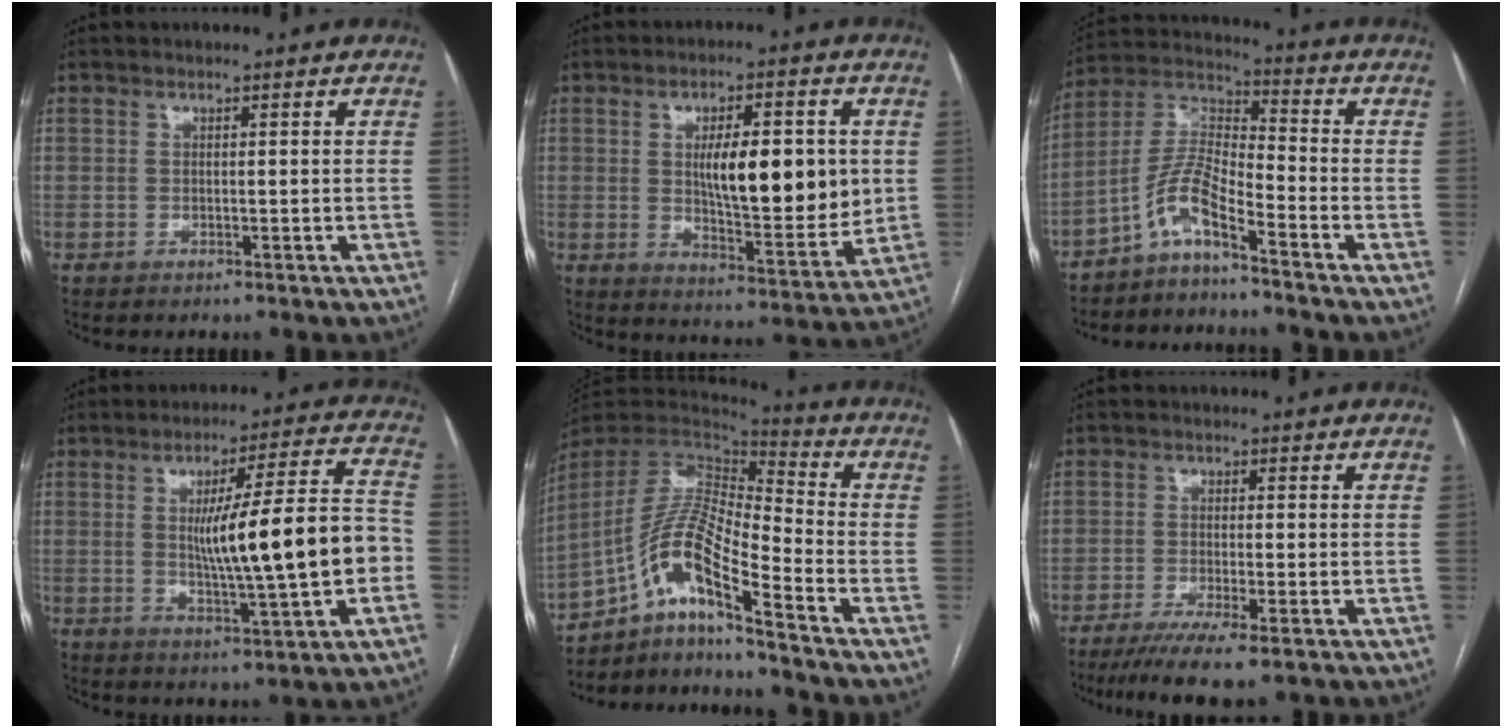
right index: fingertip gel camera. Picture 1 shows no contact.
{"total": 14.3, "force": [1.7, 4.2, 13.5], "torque": [-0.202, -0.004, 0.032]}
{"total": 7.6, "force": [-5.2, 1.0, 5.5], "torque": [-0.125, 0.016, -0.109]}
{"total": 15.8, "force": [-1.1, 1.0, 15.7], "torque": [-0.241, 0.015, -0.013]}
{"total": 11.4, "force": [-7.3, 1.0, 8.7], "torque": [-0.181, 0.018, -0.136]}
{"total": 7.9, "force": [-5.5, 0.3, 5.7], "torque": [-0.090, -0.018, -0.086]}